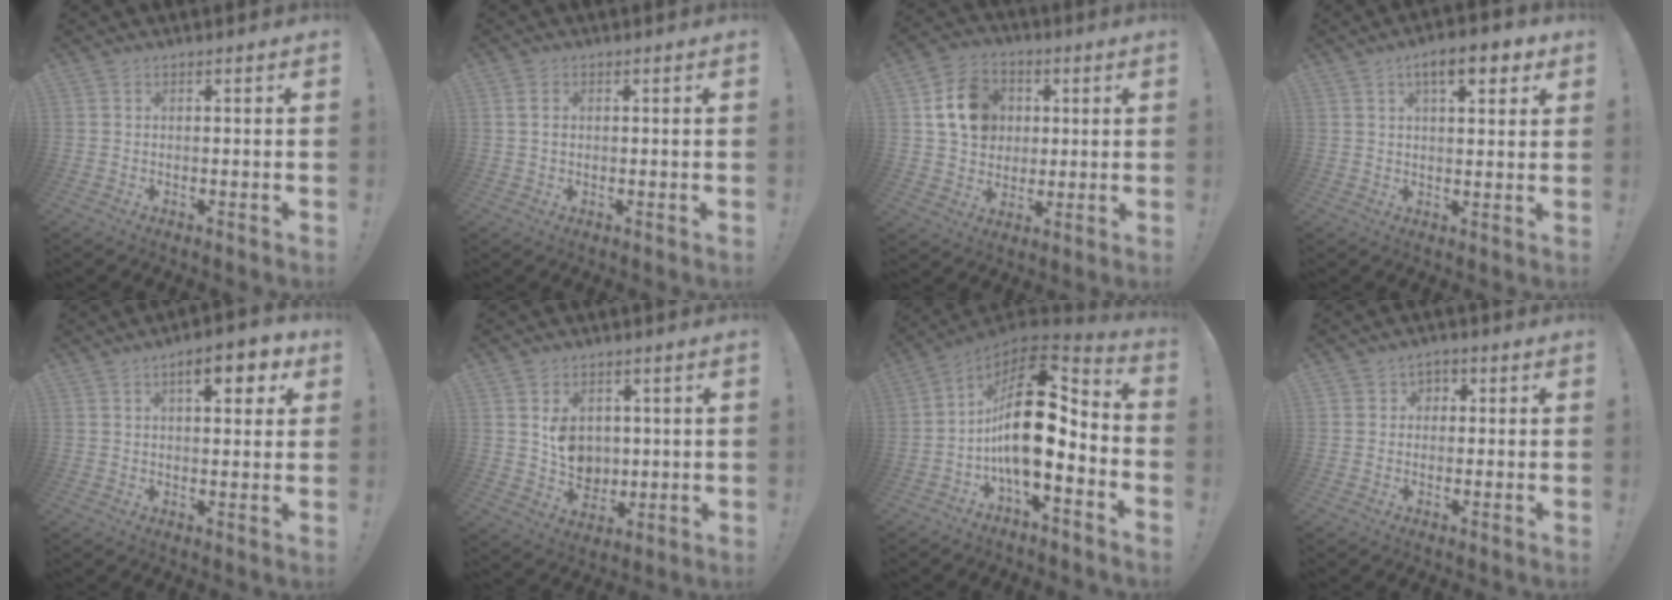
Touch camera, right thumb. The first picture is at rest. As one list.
[{"total": 2.2, "force": [0.5, 1.7, 1.3], "torque": [-0.023, 0.006, 0.007]}, {"total": 14.3, "force": [3.6, 12.0, 7.0], "torque": [-0.094, 0.002, 0.079]}, {"total": 8.7, "force": [4.3, 3.3, 6.8], "torque": [-0.088, -0.011, 0.068]}, {"total": 8.6, "force": [3.8, 3.4, 6.9], "torque": [-0.082, -0.009, 0.057]}, {"total": 8.5, "force": [1.8, 7.5, 3.6], "torque": [-0.041, -0.011, 0.042]}, {"total": 20.0, "force": [-0.2, 9.7, 17.5], "torque": [-0.294, 0.005, 0.001]}, {"total": 3.1, "force": [-0.6, 3.0, 0.7], "torque": [-0.012, 0.008, -0.012]}]